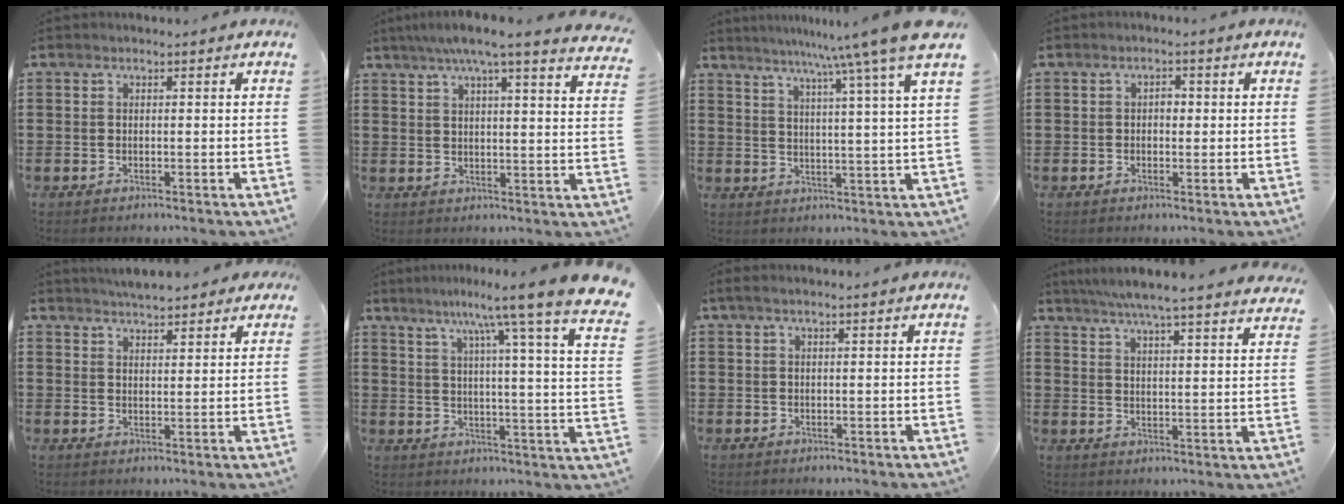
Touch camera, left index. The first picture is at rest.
{"total": 6.3, "force": [5.1, -0.4, 3.6], "torque": [-0.088, -0.018, 0.086]}
{"total": 8.5, "force": [6.8, -1.7, 4.8], "torque": [-0.104, -0.044, 0.104]}
{"total": 1.6, "force": [0.0, 1.0, 1.3], "torque": [-0.026, 0.006, -0.001]}
{"total": 3.7, "force": [3.6, 0.6, 0.6], "torque": [-0.022, -0.004, 0.067]}
{"total": 10.0, "force": [8.0, -1.7, 5.8], "torque": [-0.122, -0.060, 0.116]}
{"total": 1.0, "force": [0.4, 0.2, 0.9], "torque": [-0.018, 0.000, 0.006]}
{"total": 6.0, "force": [5.5, -0.7, 2.3], "torque": [-0.064, -0.030, 0.094]}